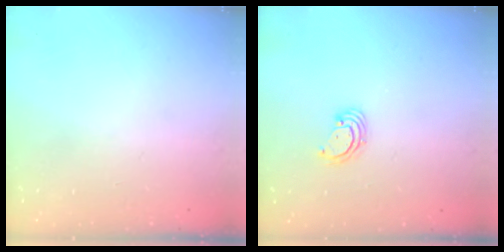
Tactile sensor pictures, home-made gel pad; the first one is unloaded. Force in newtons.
{"total": 3.5, "press": 3.5, "slide": 0.1}